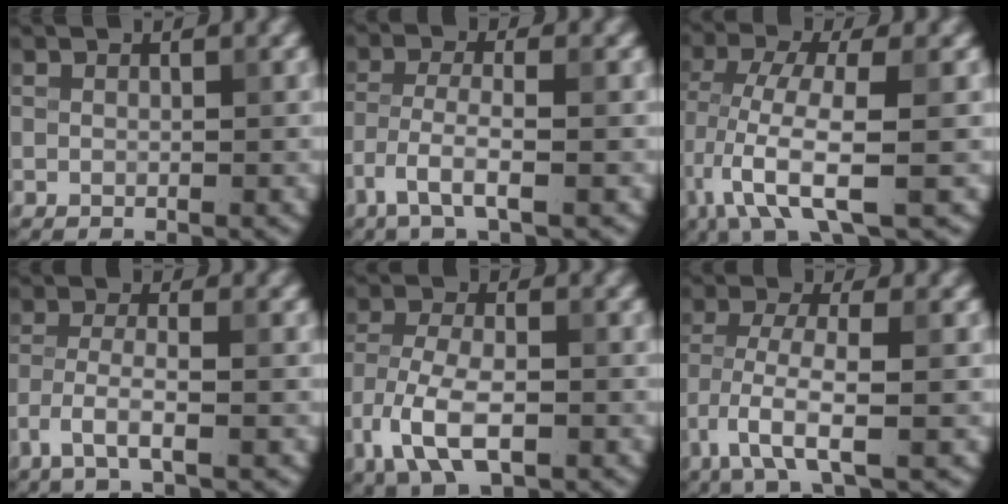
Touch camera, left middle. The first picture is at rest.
{"total": 3.5, "force": [-2.0, 0.8, 2.8], "torque": [-0.060, 0.001, -0.046]}
{"total": 7.5, "force": [-2.6, 2.1, 6.7], "torque": [-0.147, -0.003, -0.055]}
{"total": 3.2, "force": [-1.8, 0.7, 2.6], "torque": [-0.055, 0.001, -0.043]}
{"total": 7.1, "force": [-3.3, 3.5, 5.2], "torque": [-0.111, -0.004, -0.070]}
{"total": 5.0, "force": [-2.4, 1.3, 4.2], "torque": [-0.090, 0.000, -0.053]}